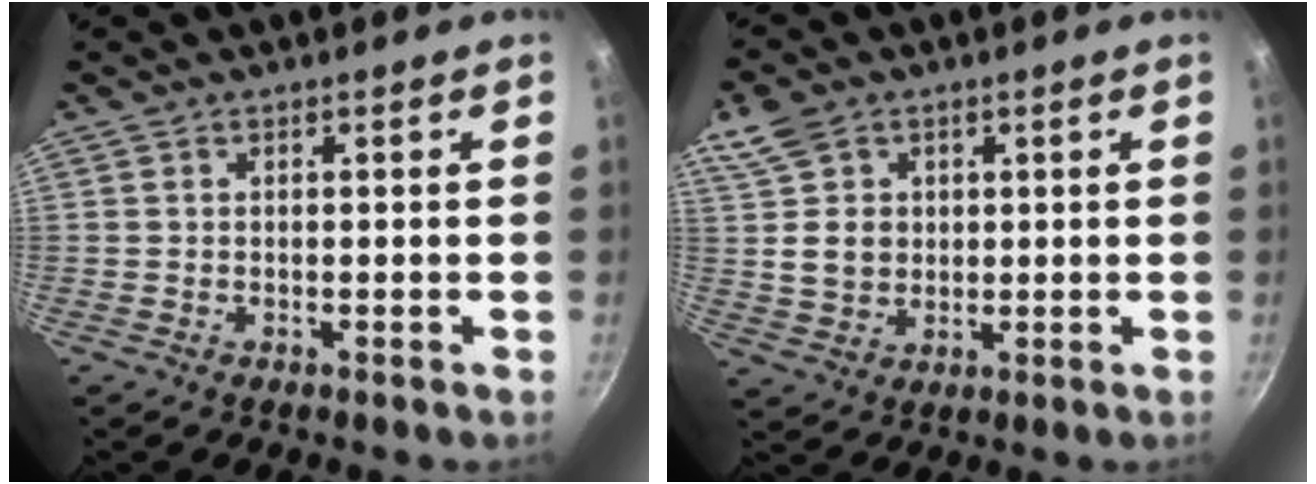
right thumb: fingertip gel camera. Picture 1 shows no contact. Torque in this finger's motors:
{"motor_torque": [-0.21, 0.26, 0.16, -0.08, 0.08]}